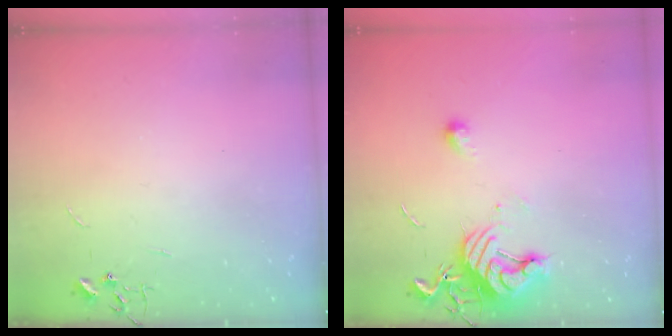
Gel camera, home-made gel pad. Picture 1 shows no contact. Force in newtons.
{"total": 11.5, "press": 11.5, "slide": 0.6}